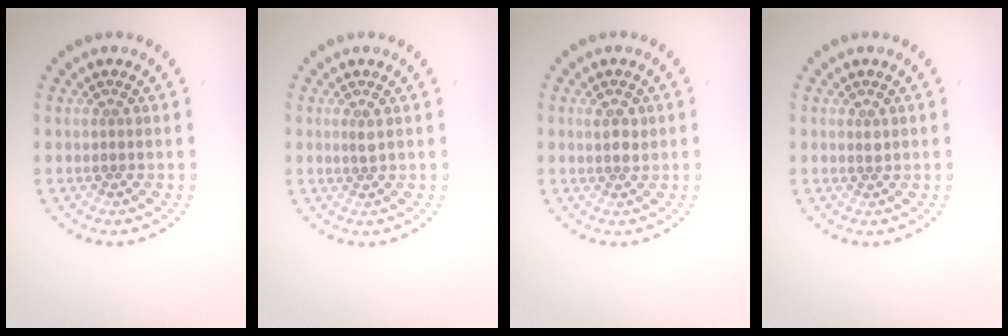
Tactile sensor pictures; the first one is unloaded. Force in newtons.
{"total": 0.9, "press": 0.7, "slide": 0.5}
{"total": 1.5, "press": 1.4, "slide": 0.5}
{"total": 0.5, "press": 0.4, "slide": 0.3}